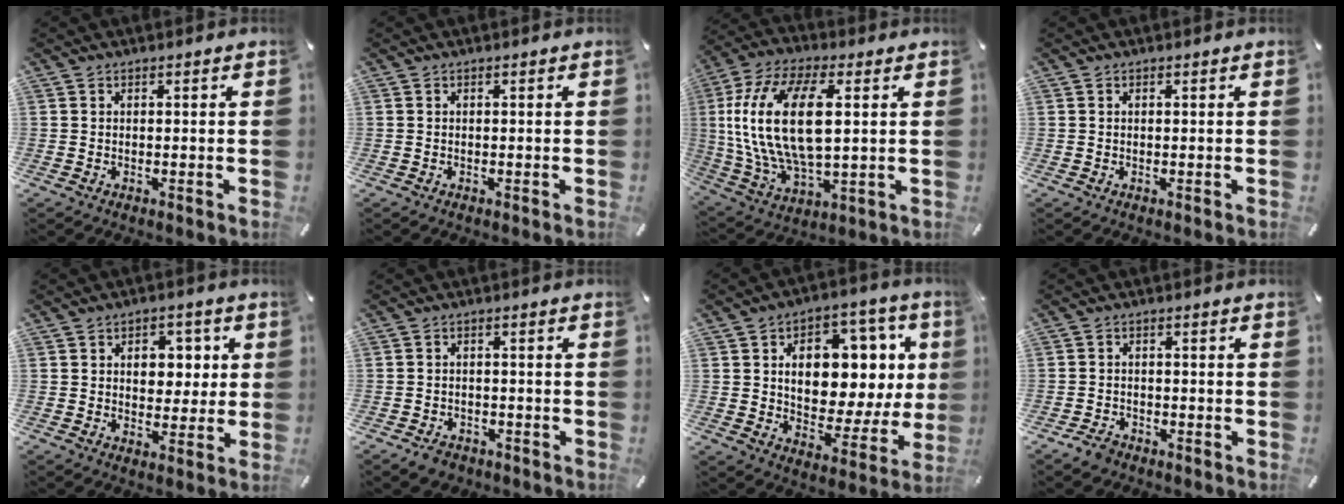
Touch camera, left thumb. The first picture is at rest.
{"total": 0.0}
{"total": 20.2, "force": [3.3, 10.2, 17.1], "torque": [-0.380, -0.005, 0.053]}
{"total": 0.0}
{"total": 7.2, "force": [1.3, 5.6, 4.3], "torque": [-0.041, -0.004, 0.012]}
{"total": 3.0, "force": [-2.2, 1.9, 0.8], "torque": [-0.019, 0.010, -0.044]}
{"total": 14.9, "force": [3.7, 10.1, 10.4], "torque": [-0.142, -0.028, 0.068]}
{"total": 3.0, "force": [-2.3, 1.7, 0.9], "torque": [-0.021, 0.012, -0.046]}